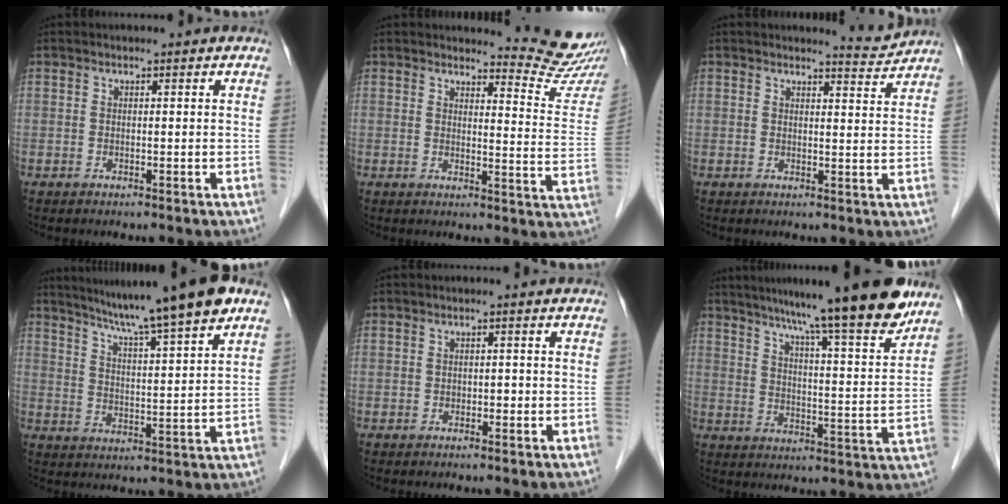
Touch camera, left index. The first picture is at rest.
{"total": 10.0, "force": [9.9, -0.7, 0.6], "torque": [-0.004, -0.092, 0.103]}
{"total": 3.0, "force": [2.9, -0.5, -0.6], "torque": [-0.007, -0.027, 0.036]}
{"total": 14.5, "force": [11.2, -0.8, 9.1], "torque": [-0.146, 0.009, 0.165]}
{"total": 0.9, "force": [-0.3, 0.6, 0.6], "torque": [-0.008, 0.003, -0.005]}
{"total": 18.1, "force": [14.7, 0.3, 10.6], "torque": [-0.150, -0.004, 0.208]}